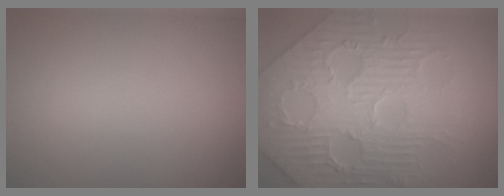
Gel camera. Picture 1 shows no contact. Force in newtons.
{"total": 6.9, "press": 5.9, "slide": 3.6}